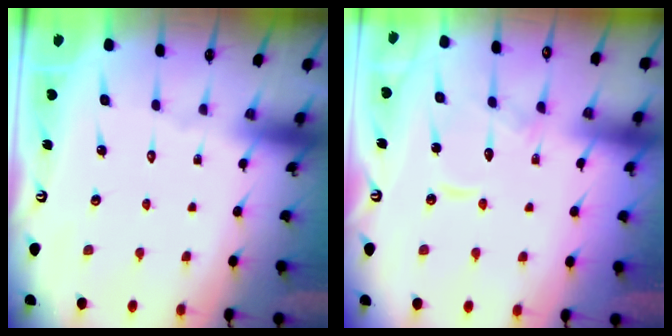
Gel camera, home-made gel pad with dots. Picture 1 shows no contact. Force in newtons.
{"total": 8.9, "press": 8.8, "slide": 0.7}